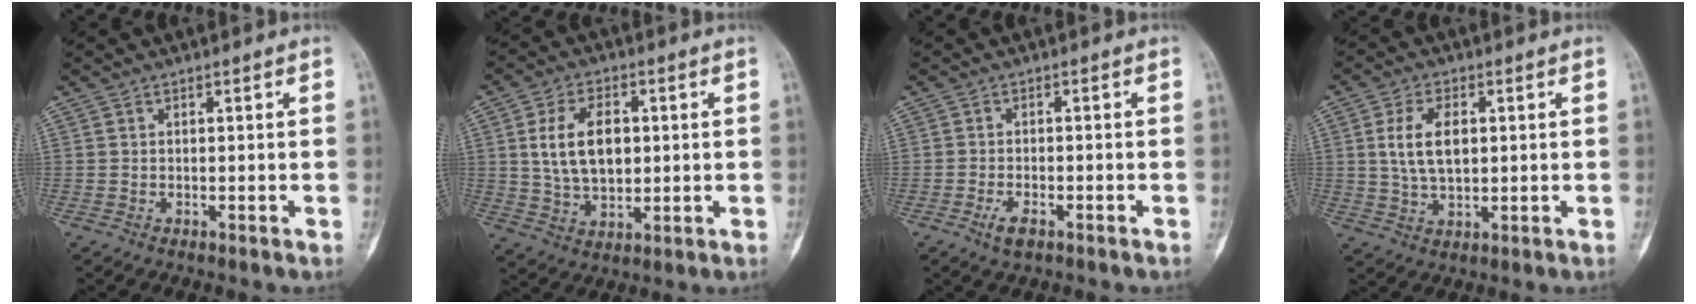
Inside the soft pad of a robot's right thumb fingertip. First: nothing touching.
{"total": 11.4, "force": [1.7, 7.2, 8.7], "torque": [-0.135, -0.002, 0.038]}
{"total": 3.1, "force": [-1.7, 1.3, 2.2], "torque": [-0.043, 0.006, -0.031]}
{"total": 8.4, "force": [1.4, 4.7, 6.8], "torque": [-0.121, 0.001, 0.032]}